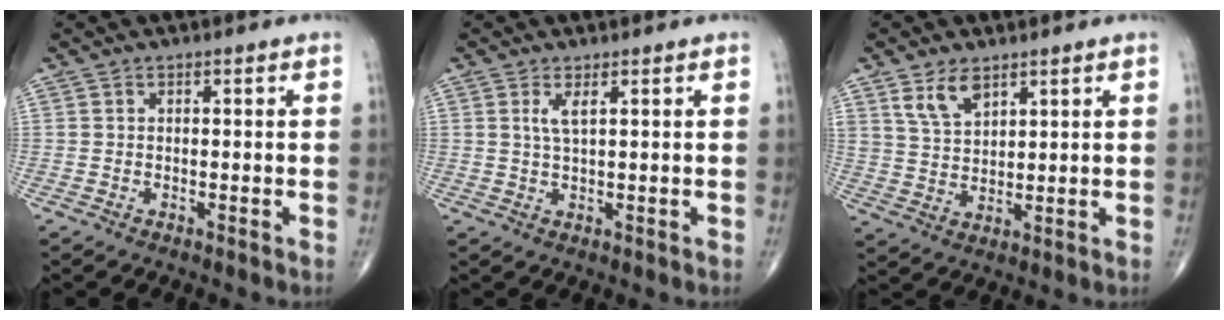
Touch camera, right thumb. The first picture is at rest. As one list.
[{"total": 2.2, "force": [0.9, 0.4, 2.0], "torque": [-0.046, -0.006, 0.022]}, {"total": 6.2, "force": [3.9, 3.3, 3.5], "torque": [-0.055, -0.022, 0.083]}]